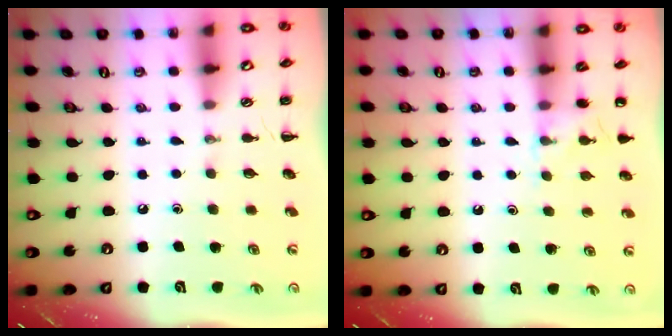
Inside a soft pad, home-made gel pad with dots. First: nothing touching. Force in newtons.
{"total": 5.7, "press": 5.4, "slide": 1.8}